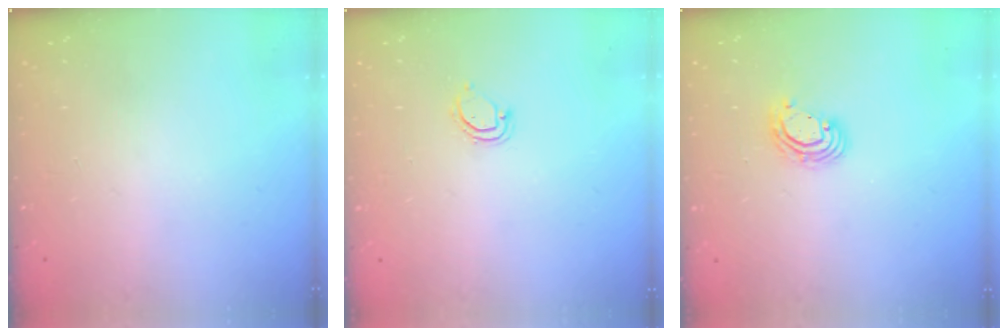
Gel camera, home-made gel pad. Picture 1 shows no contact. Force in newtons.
{"total": 3.9, "press": 3.9, "slide": 0.3}
{"total": 5.1, "press": 5.1, "slide": 0.3}